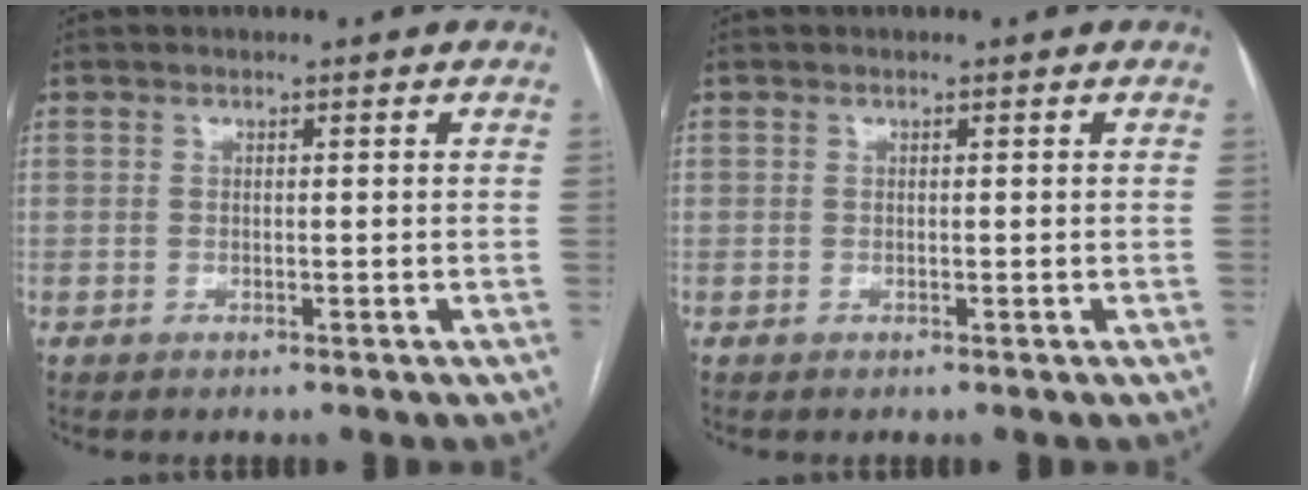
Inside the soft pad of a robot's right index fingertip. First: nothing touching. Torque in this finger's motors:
{"motor_torque": [0.00, 0.00, 0.00, 0.01]}